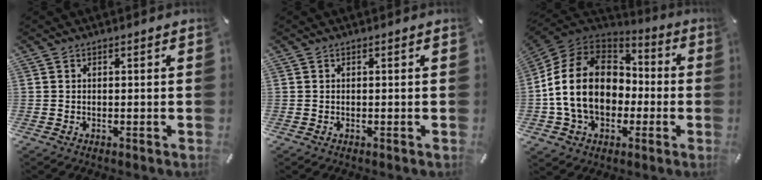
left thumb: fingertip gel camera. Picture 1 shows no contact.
{"total": 0.0}
{"total": 18.8, "force": [-2.4, 14.9, 11.2], "torque": [-0.240, 0.026, -0.042]}